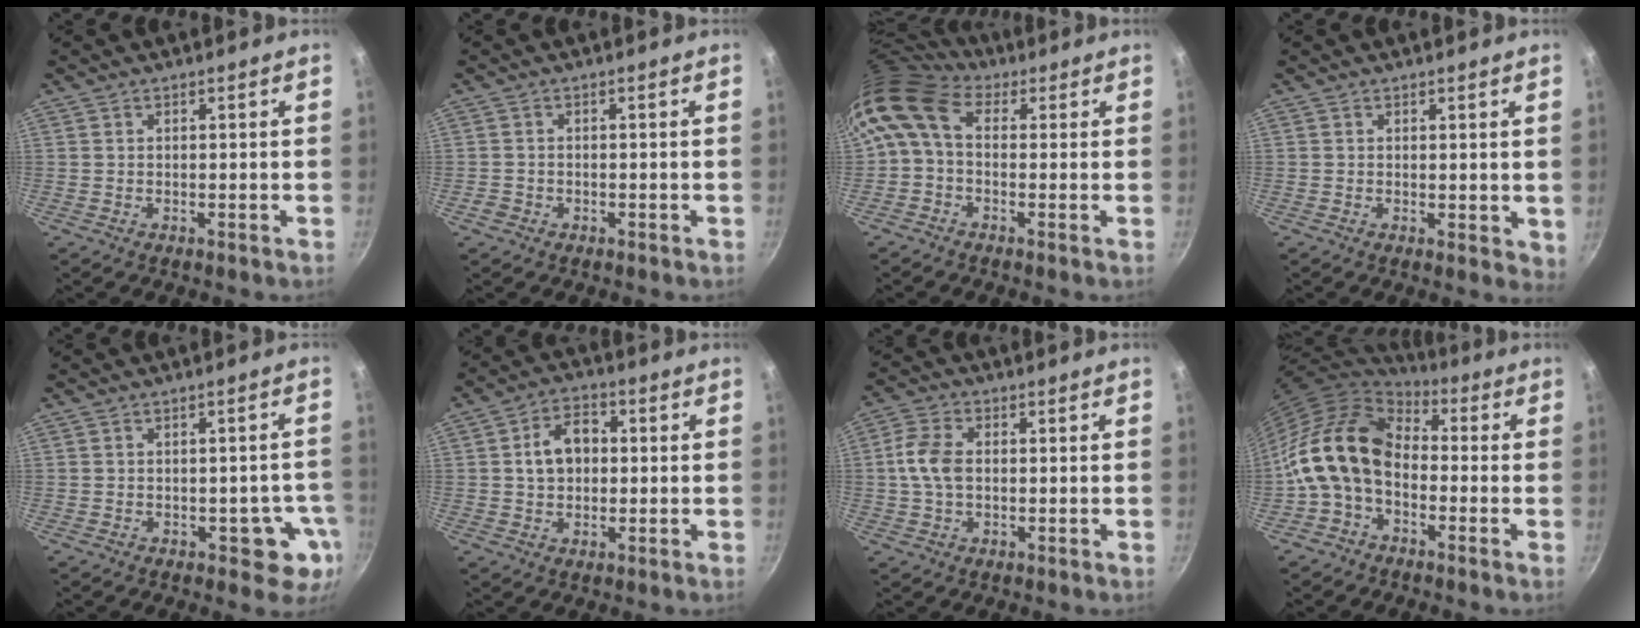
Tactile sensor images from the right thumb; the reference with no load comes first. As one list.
[{"total": 1.8, "force": [-0.9, 1.4, 0.5], "torque": [-0.007, 0.008, -0.012]}, {"total": 8.7, "force": [1.3, 6.0, 6.1], "torque": [-0.117, 0.024, 0.005]}, {"total": 2.8, "force": [0.9, 1.6, 2.1], "torque": [-0.024, -0.006, 0.011]}, {"total": 6.3, "force": [-2.1, 4.0, 4.4], "torque": [-0.005, 0.018, -0.022]}, {"total": 8.1, "force": [0.7, 5.9, 5.5], "torque": [-0.066, 0.019, 0.004]}, {"total": 7.0, "force": [0.1, 4.7, 5.2], "torque": [-0.100, 0.016, -0.006]}, {"total": 15.2, "force": [-1.5, 10.6, 10.8], "torque": [-0.178, 0.036, -0.047]}]